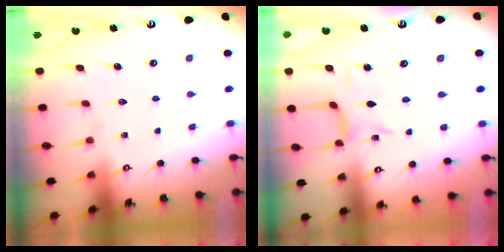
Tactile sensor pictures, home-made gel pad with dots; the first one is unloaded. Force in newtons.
{"total": 1.0, "press": 0.9, "slide": 0.4}